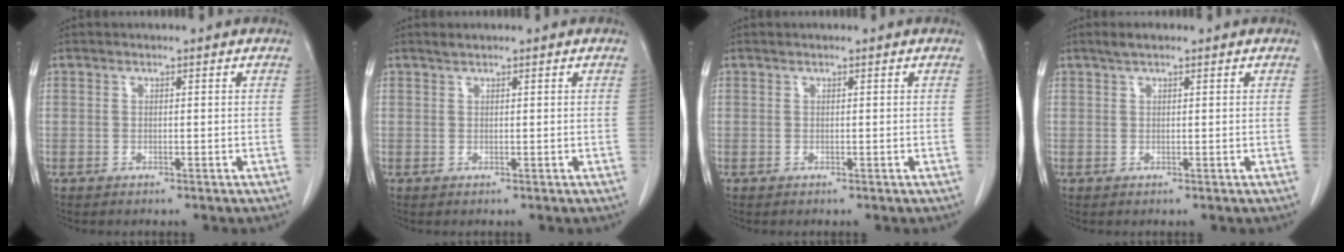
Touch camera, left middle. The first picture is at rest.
{"total": 0.6, "force": [0.6, 0.0, 0.2], "torque": [-0.009, 0.004, 0.014]}
{"total": 0.0}
{"total": 1.7, "force": [1.2, 0.4, 1.1], "torque": [-0.023, 0.011, 0.022]}